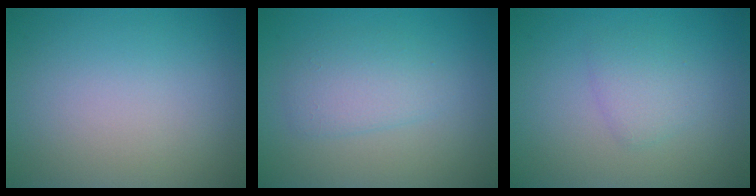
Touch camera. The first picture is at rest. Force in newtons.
{"total": 2.5, "press": 2.5, "slide": 0.1}
{"total": 1.8, "press": 1.8, "slide": 0.1}